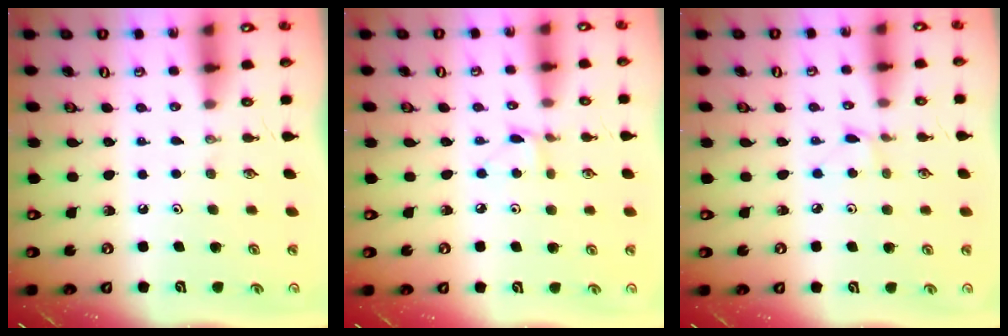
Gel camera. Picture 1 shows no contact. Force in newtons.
{"total": 3.5, "press": 3.5, "slide": 0.5}
{"total": 2.8, "press": 2.7, "slide": 0.4}